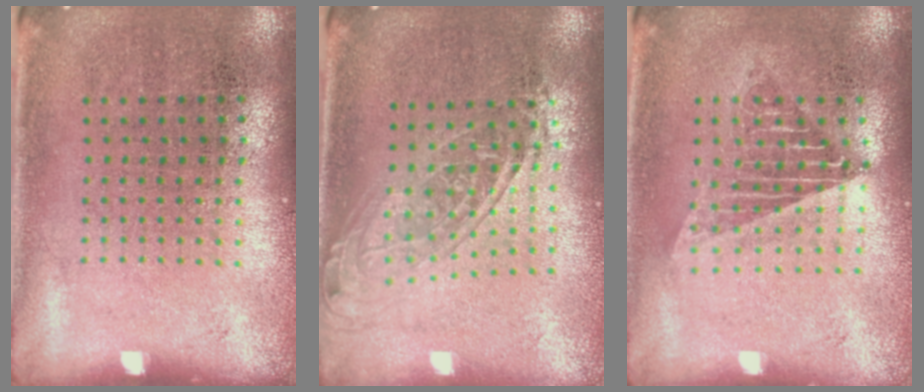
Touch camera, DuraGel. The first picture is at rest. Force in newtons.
{"total": 1.5, "press": 1.3, "slide": 0.8}
{"total": 1.5, "press": 1.3, "slide": 0.7}